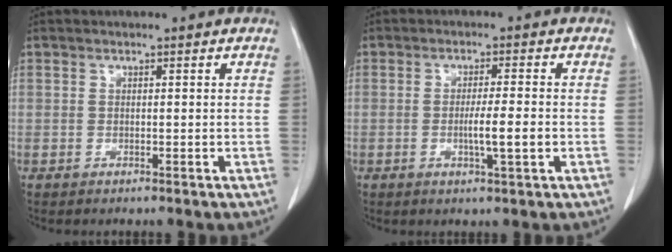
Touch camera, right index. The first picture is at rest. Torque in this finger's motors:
{"motor_torque": [0.74, -0.13, 0.39, 0.07]}